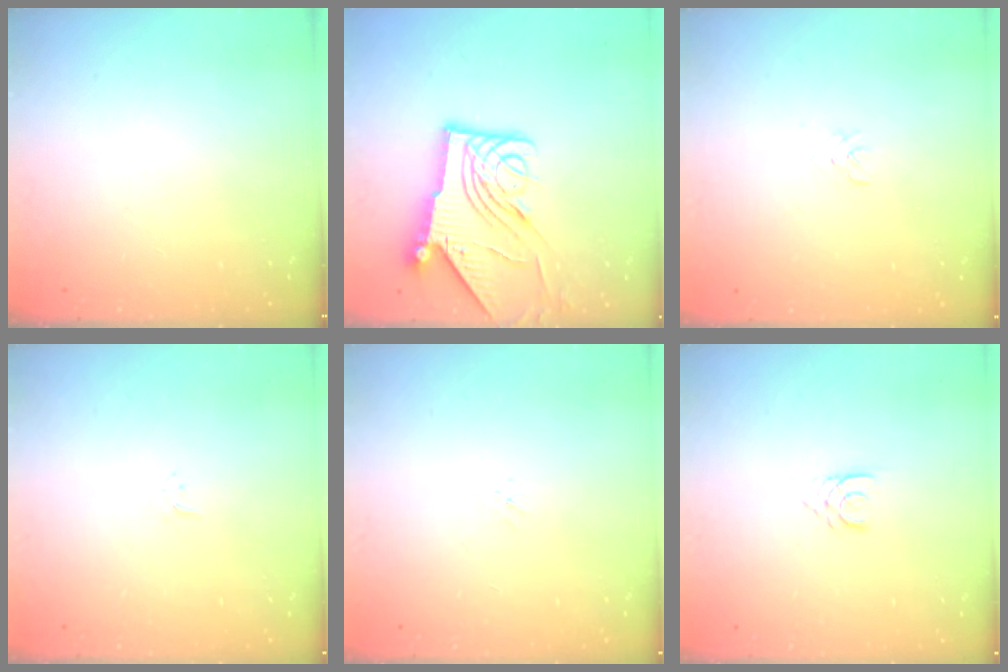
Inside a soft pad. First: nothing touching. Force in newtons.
{"total": 12.4, "press": 12.3, "slide": 1.4}
{"total": 1.7, "press": 1.7, "slide": 0.2}
{"total": 2.6, "press": 2.6, "slide": 0.3}
{"total": 1.5, "press": 1.5, "slide": 0.2}
{"total": 3.1, "press": 3.1, "slide": 0.3}